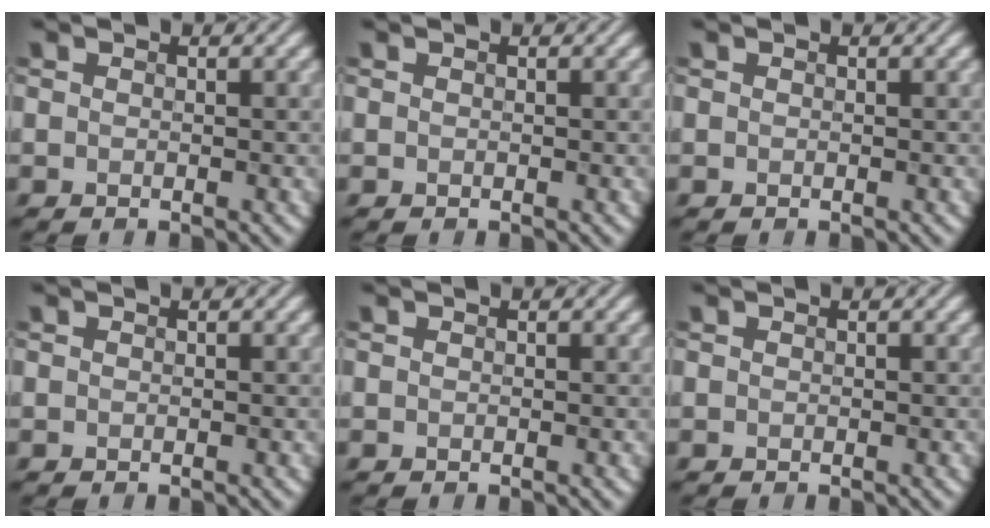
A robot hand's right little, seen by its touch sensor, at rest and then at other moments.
{"total": 0.0}
{"total": 0.0}
{"total": 0.0}
{"total": 0.0}
{"total": 0.0}